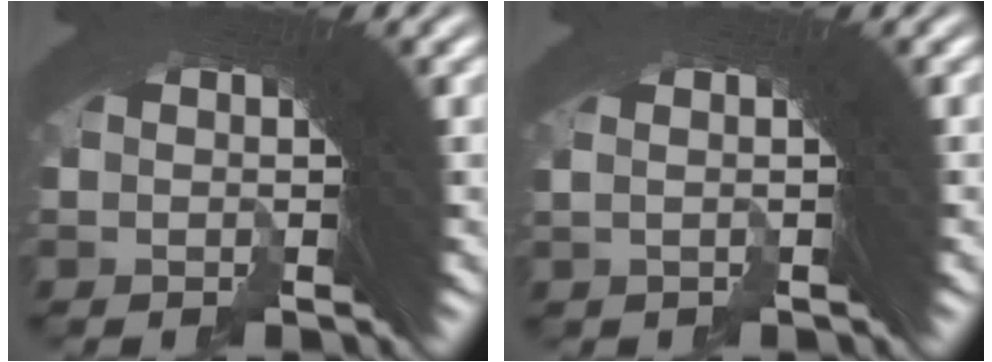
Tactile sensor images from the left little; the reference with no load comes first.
{"total": 1.3, "force": [0.4, -0.1, 1.3], "torque": [-0.003, 0.016, 0.000]}